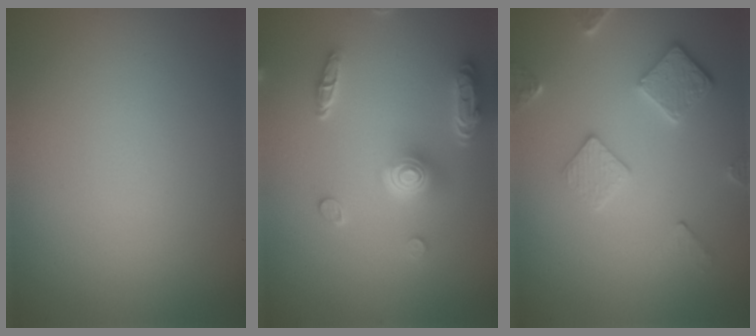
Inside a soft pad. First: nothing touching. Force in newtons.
{"total": 5.0, "press": 3.9, "slide": 3.1}
{"total": 3.7, "press": 3.2, "slide": 1.8}